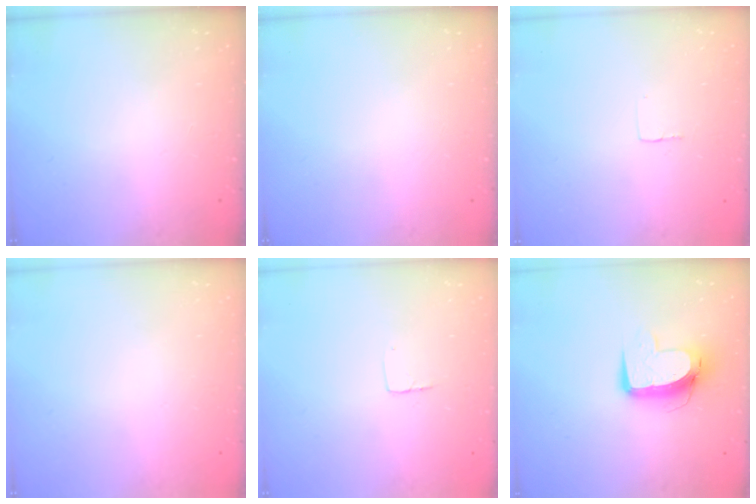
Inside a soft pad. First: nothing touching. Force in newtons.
{"total": 0.0}
{"total": 2.4, "press": 2.4, "slide": 0.1}
{"total": 0.0}
{"total": 2.9, "press": 2.9, "slide": 0.2}
{"total": 10.5, "press": 10.5, "slide": 0.7}